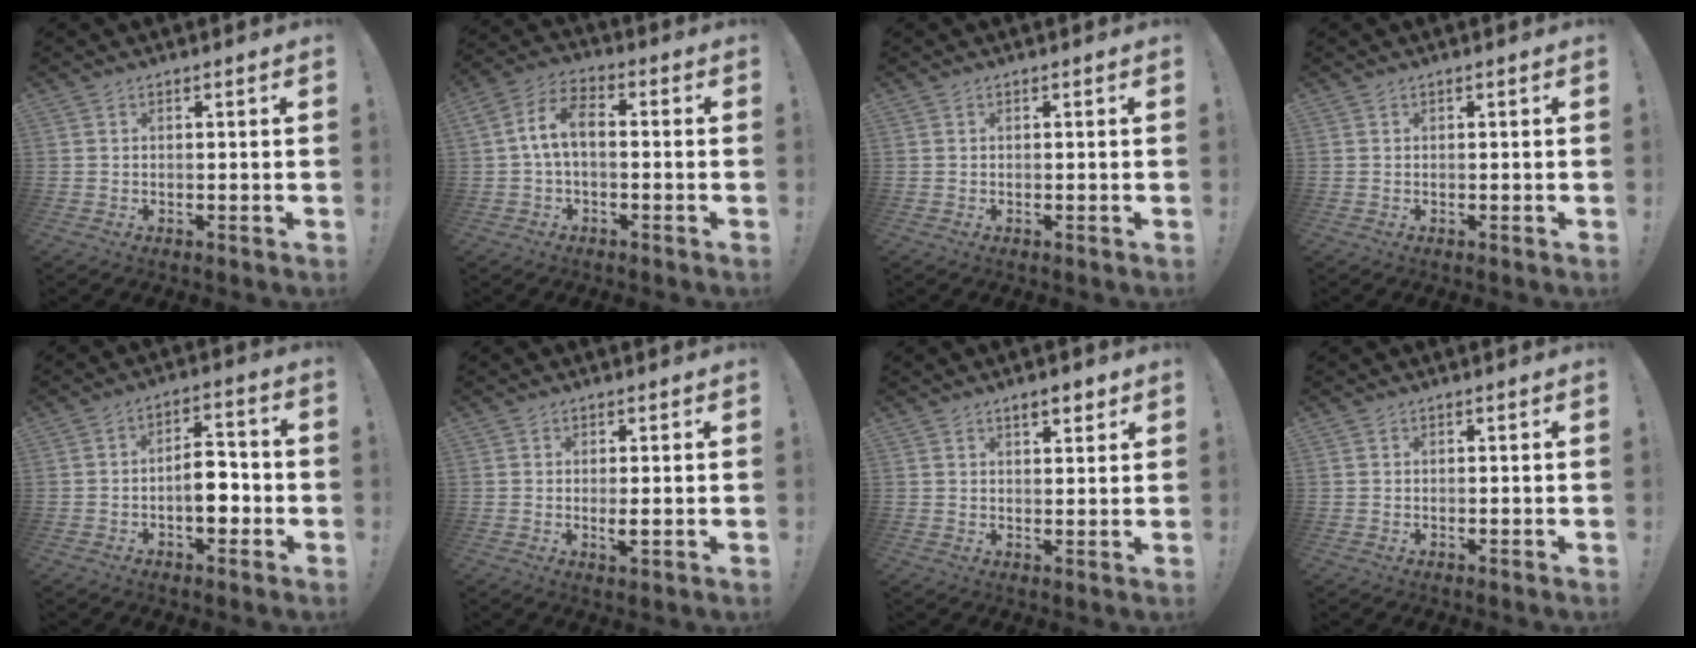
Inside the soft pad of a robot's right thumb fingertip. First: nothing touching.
{"total": 8.6, "force": [0.1, 4.7, 7.2], "torque": [-0.133, 0.010, 0.005]}
{"total": 0.0}
{"total": 0.0}
{"total": 9.4, "force": [-2.2, 5.2, 7.5], "torque": [-0.118, 0.018, -0.038]}
{"total": 2.3, "force": [0.2, 0.3, 2.3], "torque": [-0.025, -0.009, 0.001]}
{"total": 4.2, "force": [2.8, 1.7, 2.6], "torque": [-0.027, -0.013, 0.044]}
{"total": 0.0}